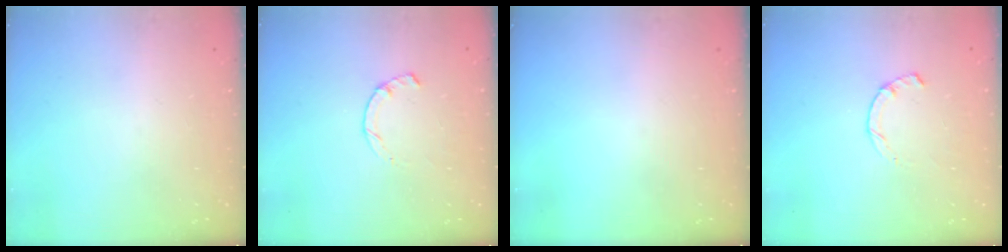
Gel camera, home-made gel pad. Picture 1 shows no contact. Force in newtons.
{"total": 1.9, "press": 1.9, "slide": 0.3}
{"total": 0.0}
{"total": 1.9, "press": 1.9, "slide": 0.3}